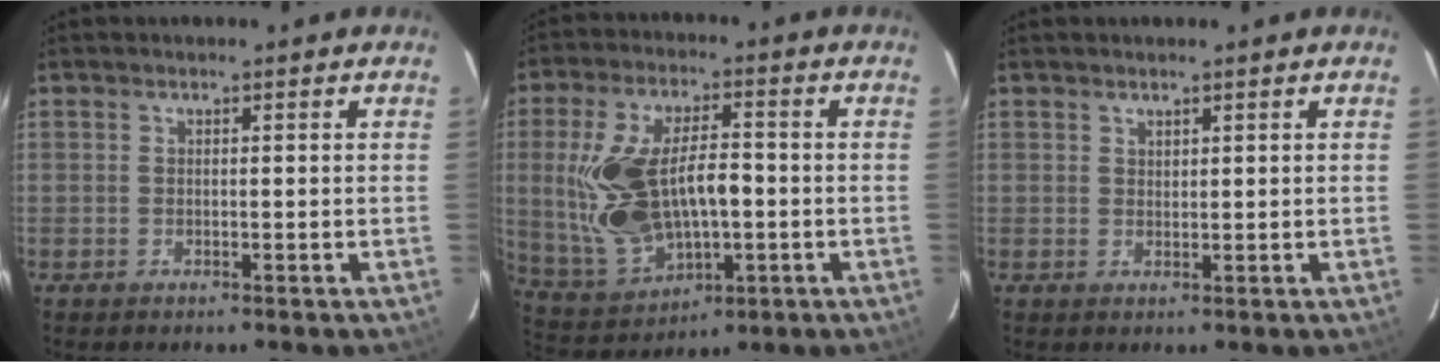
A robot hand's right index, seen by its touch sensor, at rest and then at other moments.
{"total": 19.0, "force": [-0.5, 10.2, 15.9], "torque": [-0.334, -0.001, 0.017]}
{"total": 2.1, "force": [1.3, 1.5, 0.5], "torque": [-0.002, 0.002, 0.025]}